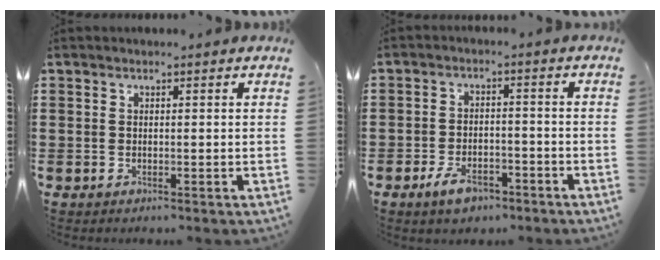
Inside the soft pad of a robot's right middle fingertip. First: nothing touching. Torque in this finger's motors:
{"motor_torque": [0.31, -0.06, 0.19, 0.04]}